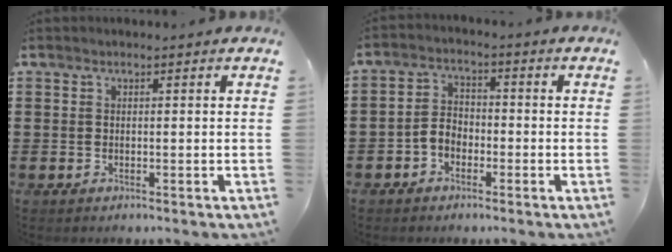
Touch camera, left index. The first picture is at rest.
{"total": 3.3, "force": [-2.0, 2.2, 1.5], "torque": [-0.046, 0.004, -0.047]}